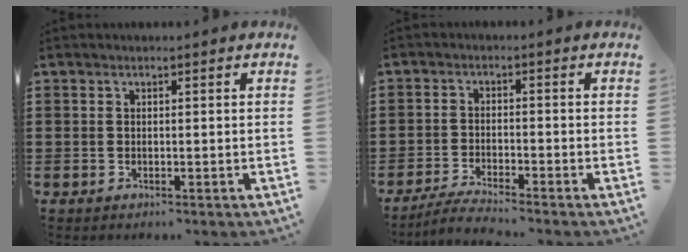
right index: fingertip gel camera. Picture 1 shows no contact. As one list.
[{"total": 3.4, "force": [-3.3, -0.2, 0.8], "torque": [-0.024, -0.003, -0.068]}]